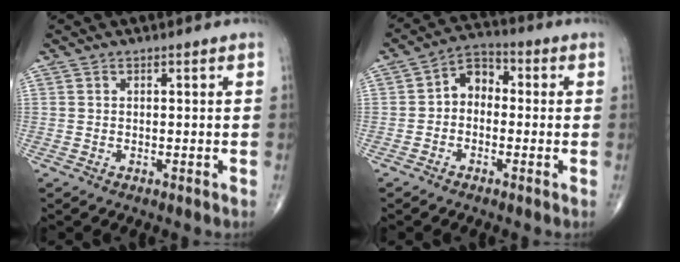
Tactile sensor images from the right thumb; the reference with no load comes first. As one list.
[{"total": 6.0, "force": [-0.5, 4.5, 3.9], "torque": [-0.037, 0.025, -0.028]}]